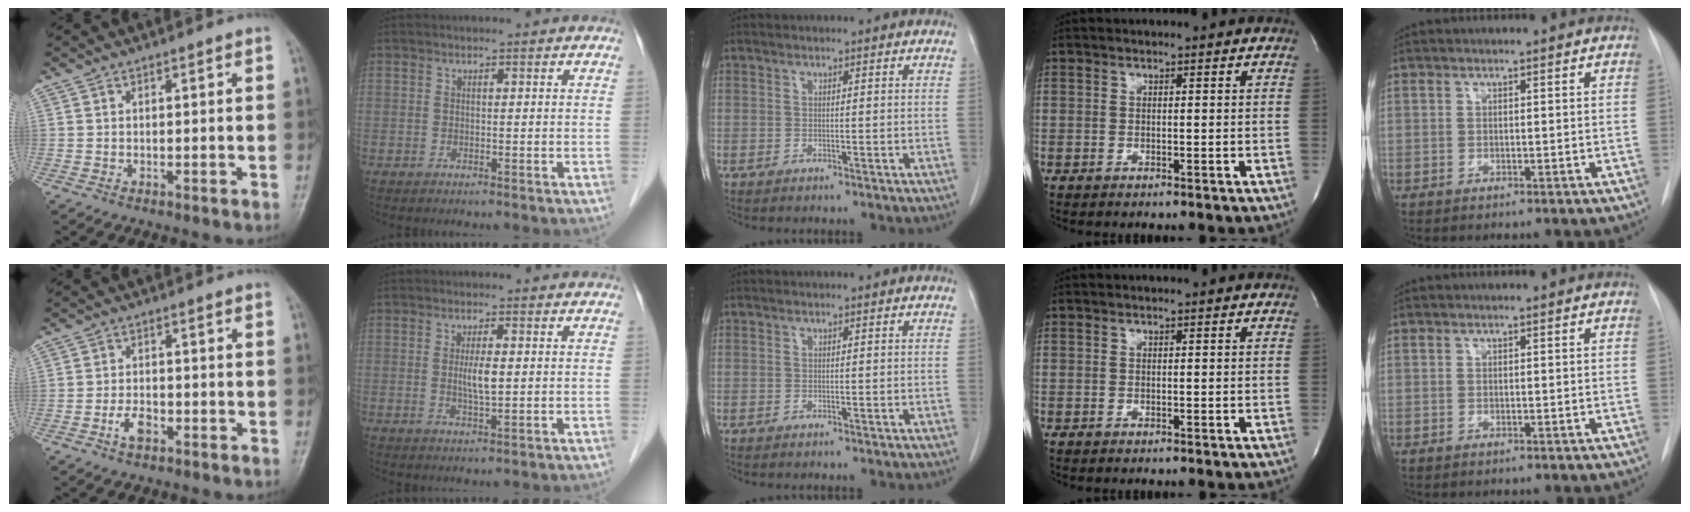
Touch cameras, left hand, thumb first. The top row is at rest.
{"thumb": {"total": 3.4, "force": [-1.9, 1.9, 2.1], "torque": [-0.038, 0.015, -0.035]}, "index": {"total": 3.3, "force": [0.0, 0.6, 3.3], "torque": [-0.061, -0.007, 0.002]}}